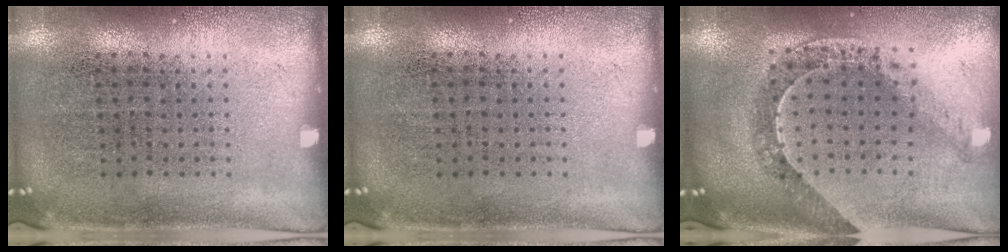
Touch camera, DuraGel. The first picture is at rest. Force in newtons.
{"total": 0.0}
{"total": 1.1, "press": 1.1, "slide": 0.2}